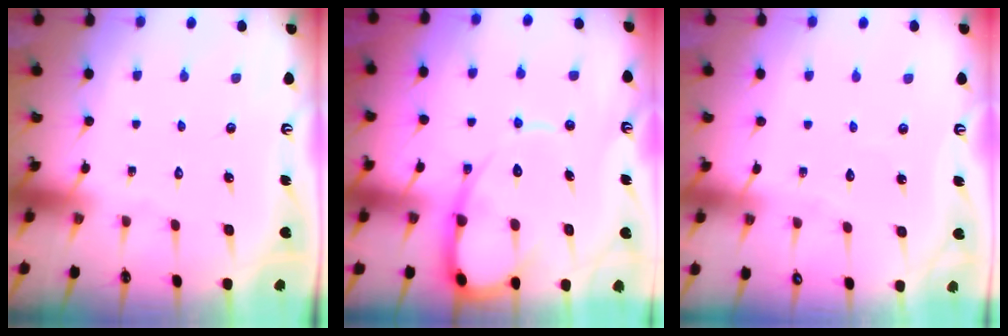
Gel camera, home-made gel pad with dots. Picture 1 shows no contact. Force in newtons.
{"total": 11.2, "press": 11.1, "slide": 1.2}
{"total": 2.5, "press": 2.5, "slide": 0.3}